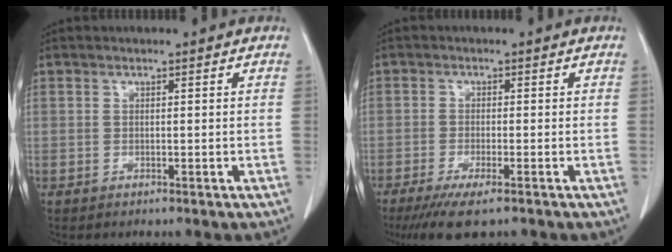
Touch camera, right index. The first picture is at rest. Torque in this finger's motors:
{"motor_torque": [0.62, -0.56, 0.23, 0.09]}